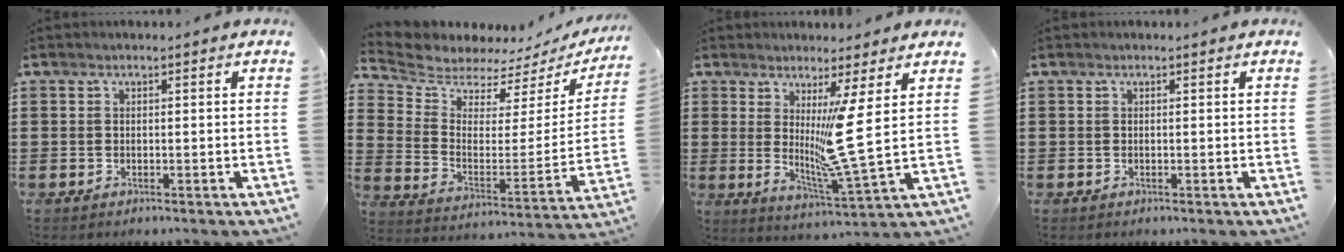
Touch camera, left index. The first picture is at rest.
{"total": 5.3, "force": [5.1, 1.4, 0.3], "torque": [-0.045, -0.044, 0.084]}
{"total": 8.8, "force": [2.9, -0.6, 8.3], "torque": [-0.137, -0.034, 0.046]}
{"total": 0.0}